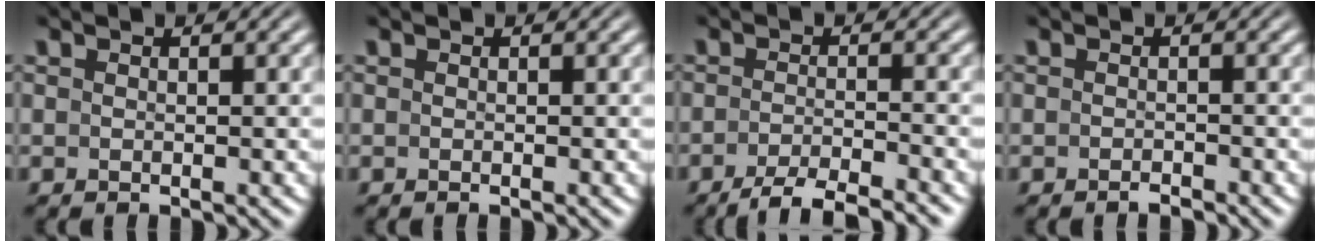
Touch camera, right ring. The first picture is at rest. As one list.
[{"total": 0.0}, {"total": 4.3, "force": [-3.8, 0.5, 2.0], "torque": [-0.029, -0.005, -0.061]}, {"total": 1.1, "force": [-1.0, -0.2, 0.1], "torque": [-0.002, 0.000, -0.017]}]